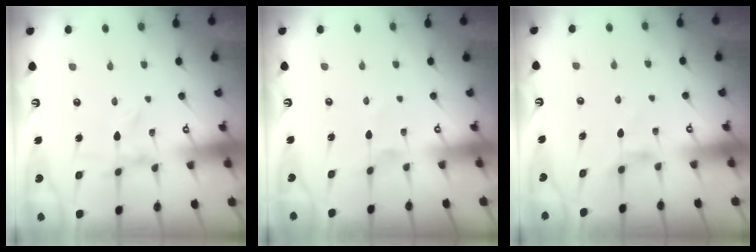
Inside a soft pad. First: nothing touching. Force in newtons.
{"total": 0.0}
{"total": 2.8, "press": 2.7, "slide": 0.5}